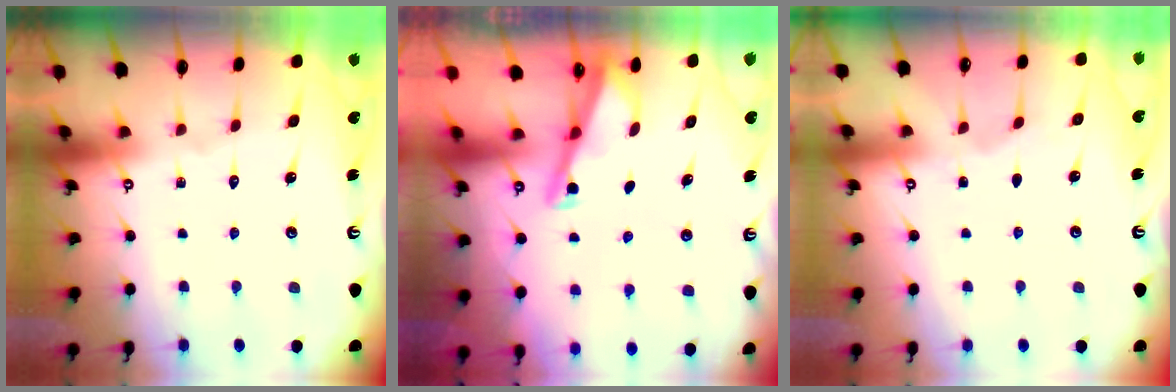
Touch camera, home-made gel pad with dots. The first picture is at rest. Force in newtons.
{"total": 2.9, "press": 2.9, "slide": 0.2}
{"total": 2.1, "press": 2.1, "slide": 0.4}